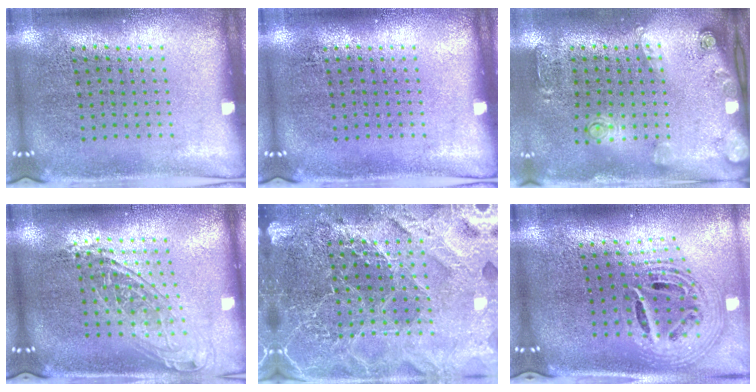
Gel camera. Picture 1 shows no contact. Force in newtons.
{"total": 0.0}
{"total": 1.8, "press": 1.4, "slide": 1.1}
{"total": 1.7, "press": 1.4, "slide": 1.0}
{"total": 4.9, "press": 4.4, "slide": 2.1}
{"total": 2.7, "press": 1.9, "slide": 1.9}